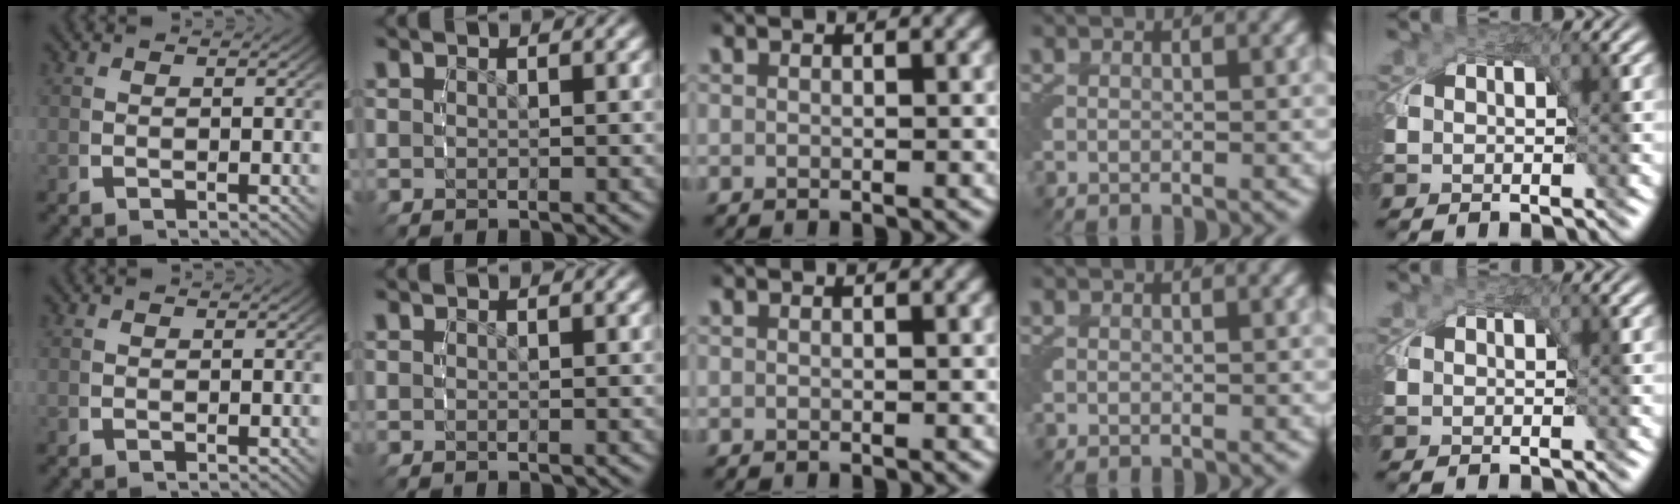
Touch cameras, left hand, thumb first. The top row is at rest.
{}